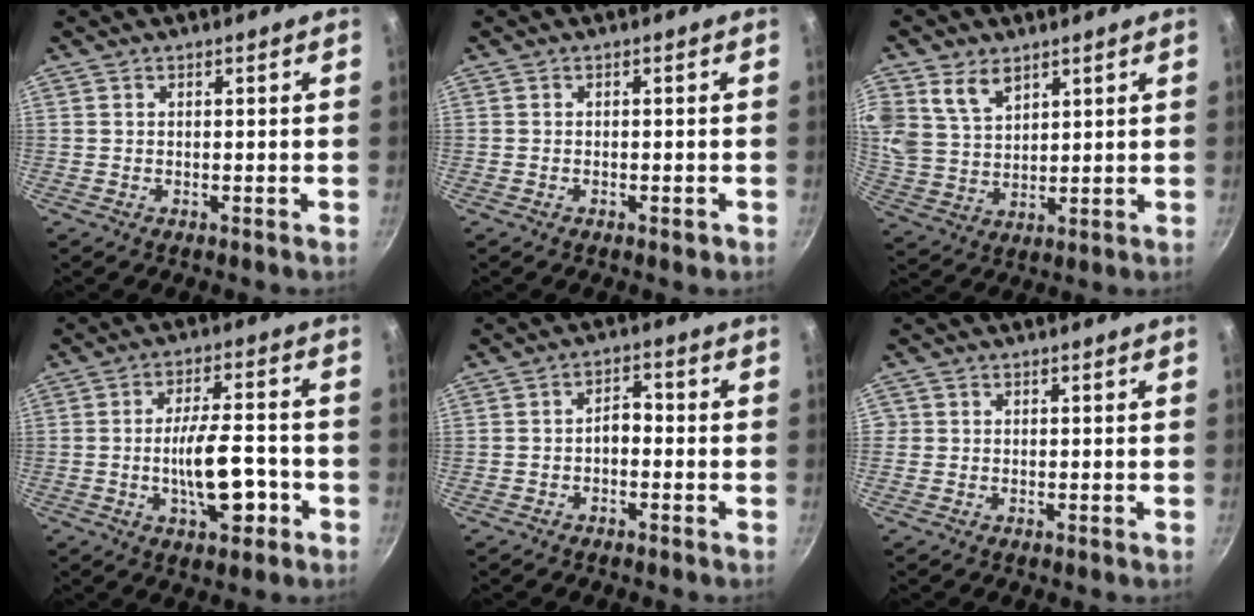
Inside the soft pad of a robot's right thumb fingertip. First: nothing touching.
{"total": 1.2, "force": [-0.6, 0.5, 0.9], "torque": [-0.017, 0.003, -0.010]}
{"total": 9.0, "force": [4.9, 6.0, 4.6], "torque": [-0.076, -0.023, 0.103]}
{"total": 11.2, "force": [-3.3, 4.3, 9.8], "torque": [-0.142, 0.023, -0.053]}
{"total": 3.3, "force": [-1.2, 2.0, 2.3], "torque": [-0.024, 0.022, -0.023]}
{"total": 1.0, "force": [-0.1, 0.9, 0.1], "torque": [0.004, 0.002, -0.004]}